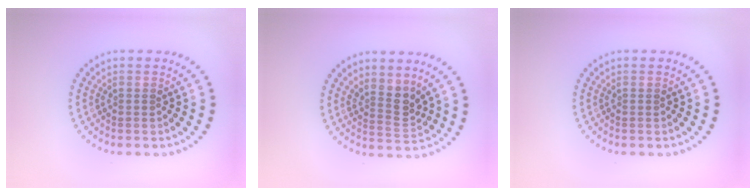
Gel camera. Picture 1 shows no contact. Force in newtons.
{"total": 2.7, "press": 2.0, "slide": 1.8}
{"total": 0.0}